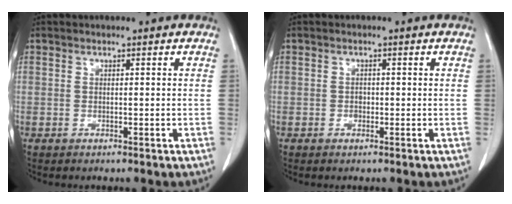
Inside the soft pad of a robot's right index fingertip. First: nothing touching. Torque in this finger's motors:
{"motor_torque": [0.16, -0.18, -0.01, 0.00]}